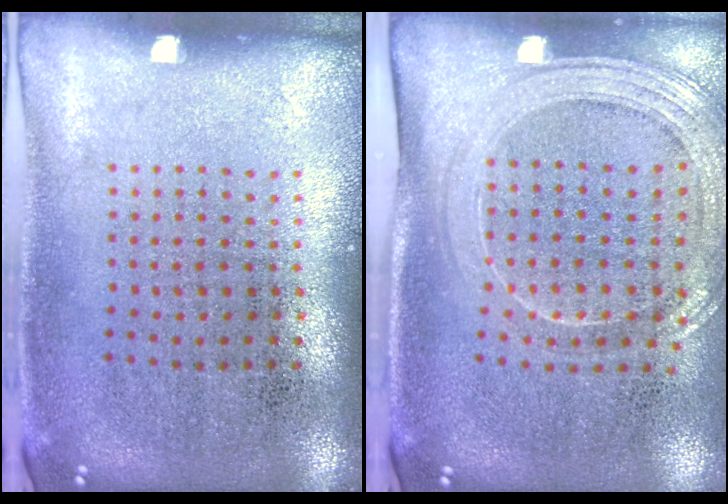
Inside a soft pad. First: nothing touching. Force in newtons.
{"total": 1.9, "press": 1.7, "slide": 0.8}